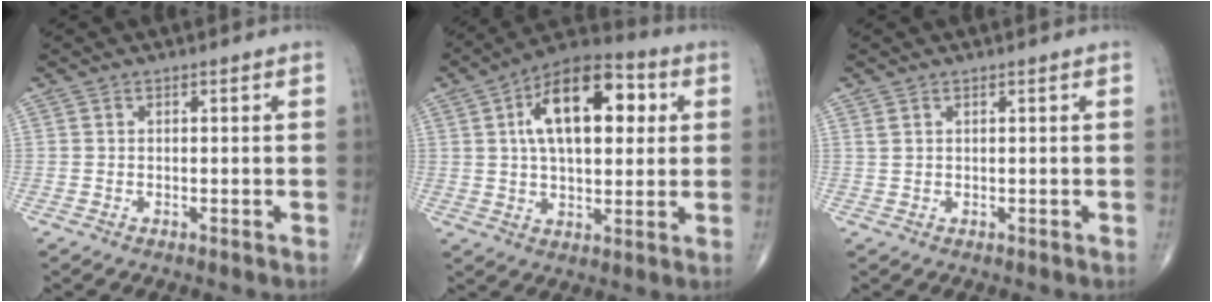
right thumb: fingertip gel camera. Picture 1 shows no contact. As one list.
[{"total": 18.8, "force": [4.7, 9.6, 15.5], "torque": [-0.220, 0.015, 0.069]}, {"total": 0.9, "force": [0.6, 0.3, 0.6], "torque": [-0.011, 0.006, 0.016]}]